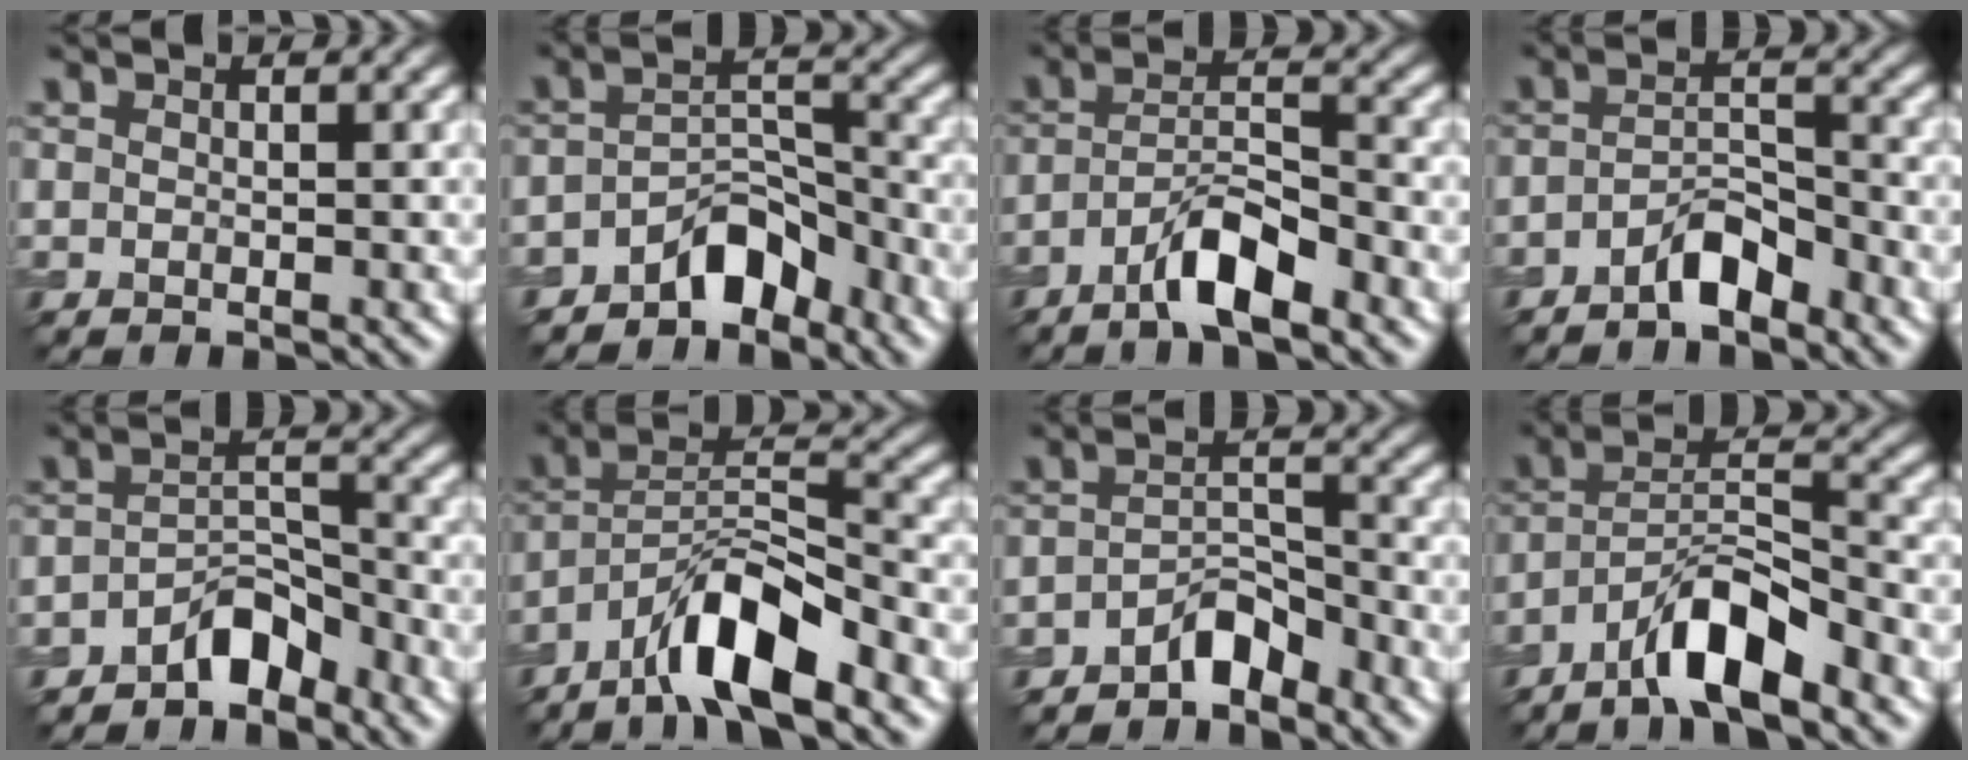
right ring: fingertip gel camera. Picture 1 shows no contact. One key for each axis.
{"total": 4.9, "fx": -3.7, "fy": 2.4, "fz": 2.2, "tx": -0.020, "ty": 0.007, "tz": -0.071}
{"total": 4.9, "fx": -3.2, "fy": 1.1, "fz": 3.5, "tx": -0.063, "ty": 0.009, "tz": -0.061}
{"total": 3.2, "fx": -2.5, "fy": 1.0, "fz": 1.8, "tx": -0.031, "ty": 0.013, "tz": -0.047}
{"total": 4.0, "fx": -3.1, "fy": 1.7, "fz": 1.8, "tx": -0.025, "ty": 0.013, "tz": -0.057}
{"total": 8.2, "fx": -5.7, "fy": 2.0, "fz": 5.6, "tx": -0.096, "ty": 0.012, "tz": -0.103}
{"total": 3.3, "fx": -2.6, "fy": 1.3, "fz": 1.6, "tx": -0.024, "ty": 0.016, "tz": -0.050}
{"total": 6.6, "fx": -4.6, "fy": 1.5, "fz": 4.5, "tx": -0.078, "ty": 0.010, "tz": -0.085}